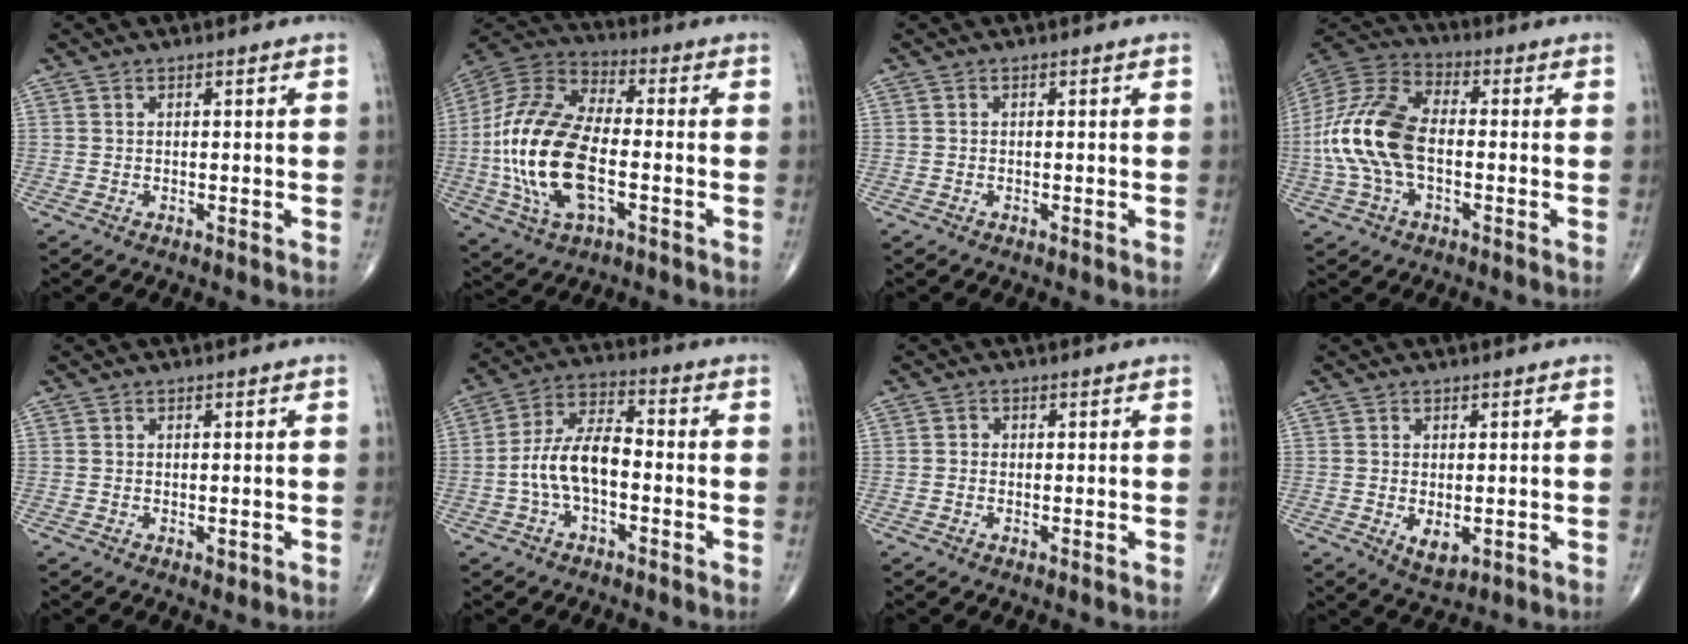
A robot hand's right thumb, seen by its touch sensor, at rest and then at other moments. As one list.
[{"total": 21.2, "force": [-3.5, 10.2, 18.2], "torque": [-0.389, 0.018, -0.065]}, {"total": 0.0}, {"total": 16.7, "force": [-1.8, 9.4, 13.7], "torque": [-0.298, 0.032, -0.039]}, {"total": 0.9, "force": [-0.2, 0.5, 0.7], "torque": [-0.008, -0.003, -0.002]}, {"total": 10.1, "force": [-2.1, 5.0, 8.5], "torque": [-0.162, 0.041, -0.047]}, {"total": 0.9, "force": [-0.2, 0.8, 0.3], "torque": [0.000, 0.002, -0.009]}, {"total": 3.8, "force": [-0.7, 2.1, 3.1], "torque": [-0.049, -0.010, -0.003]}]